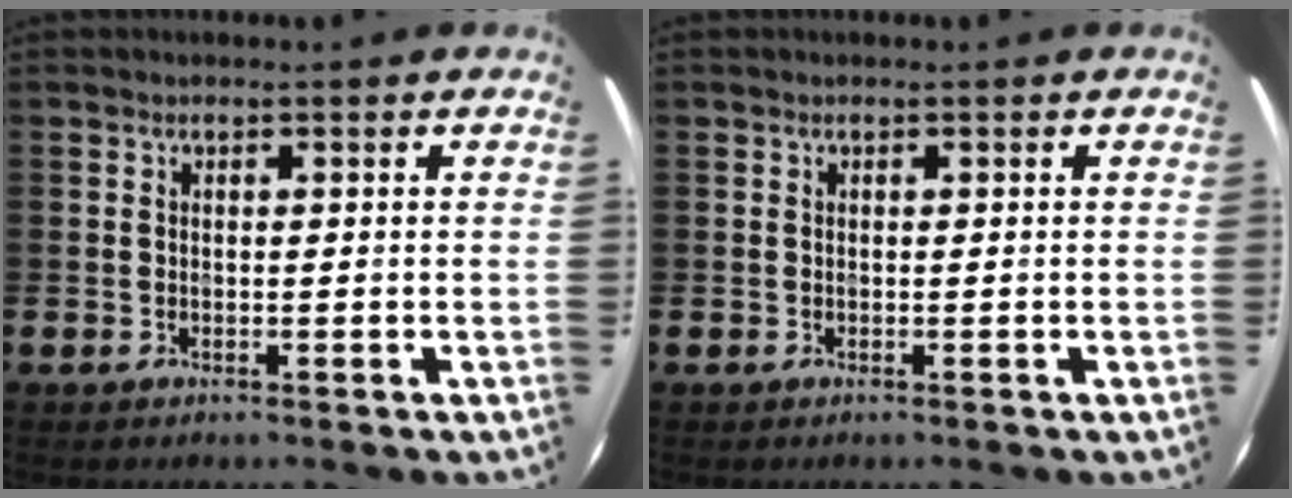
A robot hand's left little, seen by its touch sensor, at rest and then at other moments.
{"total": 0.0}